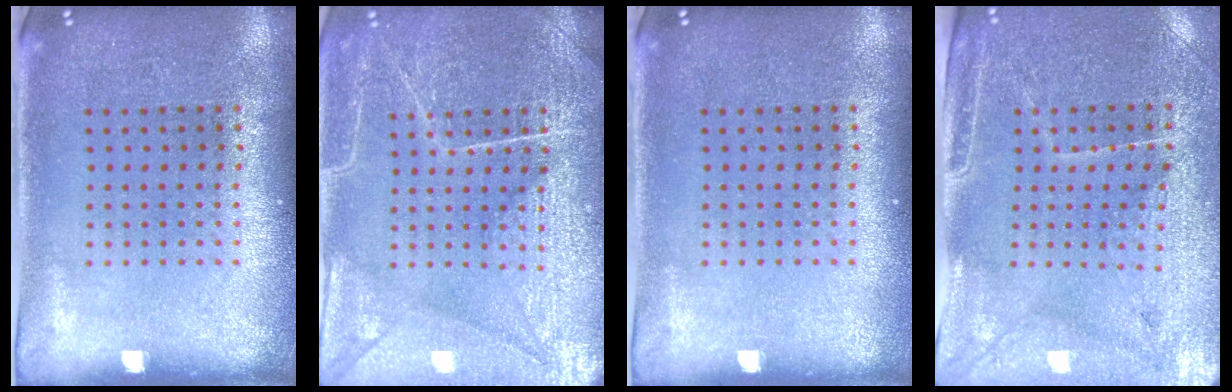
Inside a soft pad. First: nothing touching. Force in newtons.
{"total": 6.2, "press": 6.2, "slide": 0.7}
{"total": 0.0}
{"total": 3.2, "press": 3.1, "slide": 0.9}